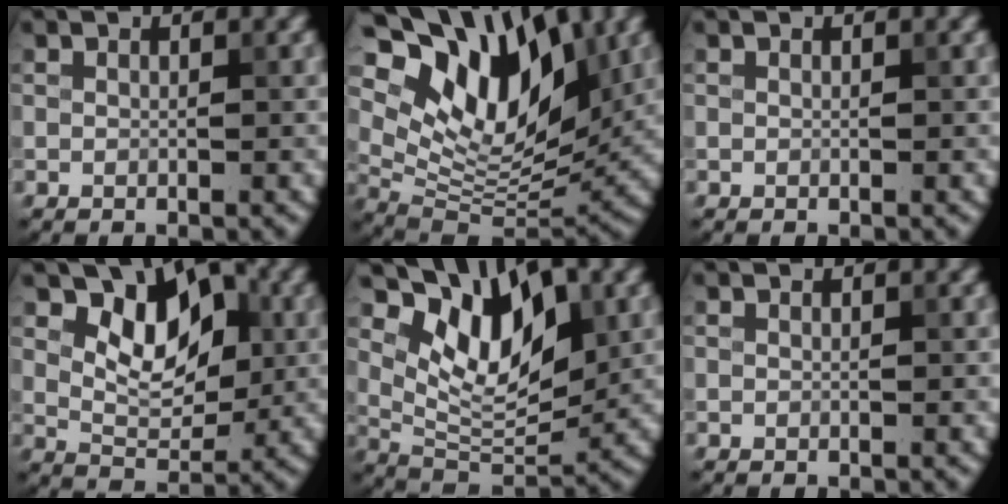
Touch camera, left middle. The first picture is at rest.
{"total": 13.1, "force": [6.9, 6.5, 9.0], "torque": [-0.154, 0.007, 0.121]}
{"total": 0.0}
{"total": 6.3, "force": [2.1, 3.7, 4.6], "torque": [-0.074, -0.004, 0.030]}
{"total": 8.5, "force": [3.7, 4.3, 6.2], "torque": [-0.102, -0.011, 0.062]}
{"total": 0.0}